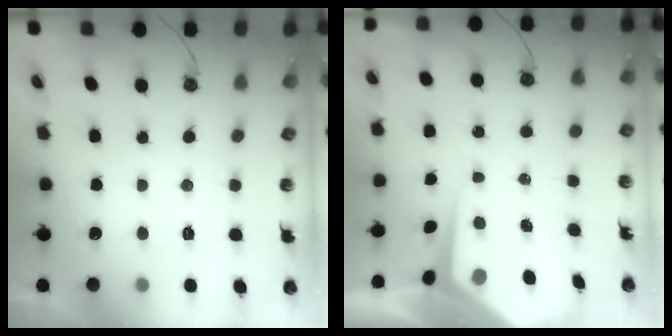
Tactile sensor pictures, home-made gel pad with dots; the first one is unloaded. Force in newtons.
{"total": 7.0, "press": 6.9, "slide": 0.6}